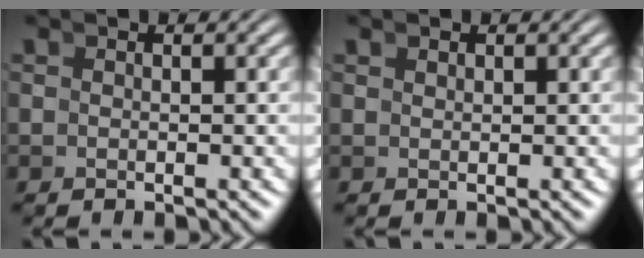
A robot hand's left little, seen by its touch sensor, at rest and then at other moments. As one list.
[{"total": 0.5, "force": [0.5, 0.0, 0.1], "torque": [0.007, 0.001, 0.015]}]